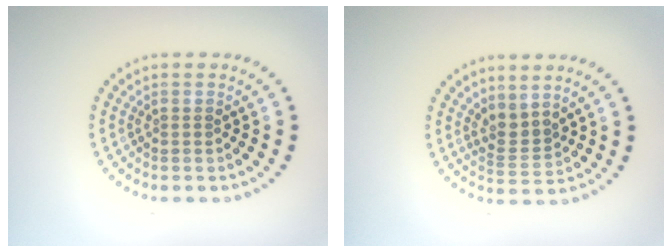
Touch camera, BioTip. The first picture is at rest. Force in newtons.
{"total": 2.2, "press": 1.5, "slide": 1.7}